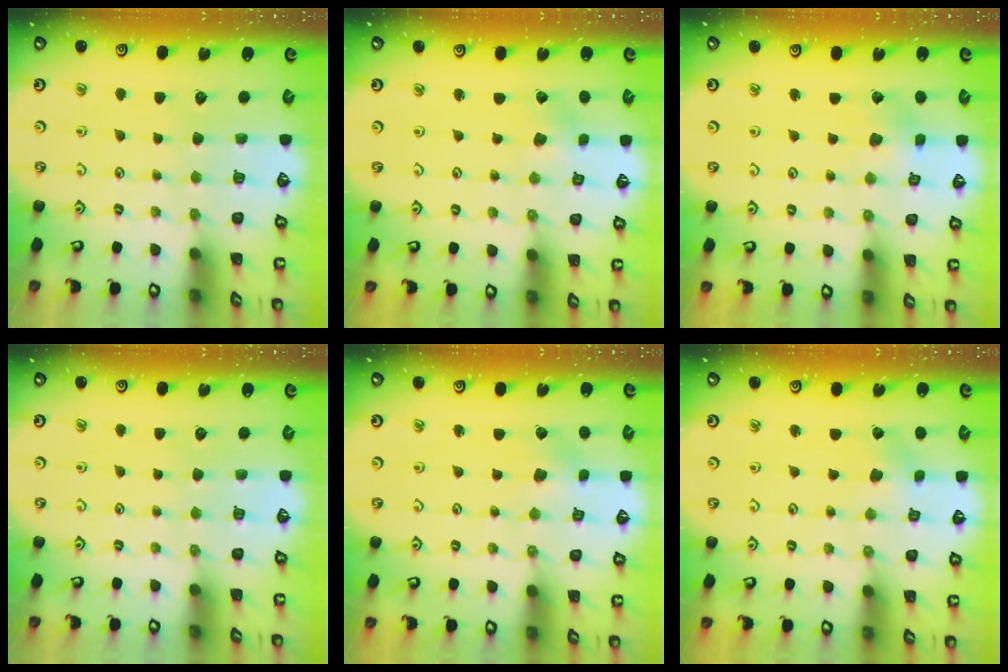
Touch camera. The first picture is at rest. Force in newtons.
{"total": 0.6, "press": 0.6, "slide": 0.2}
{"total": 2.5, "press": 2.5, "slide": 0.3}
{"total": 0.0}
{"total": 2.0, "press": 2.0, "slide": 0.3}
{"total": 1.4, "press": 1.4, "slide": 0.1}